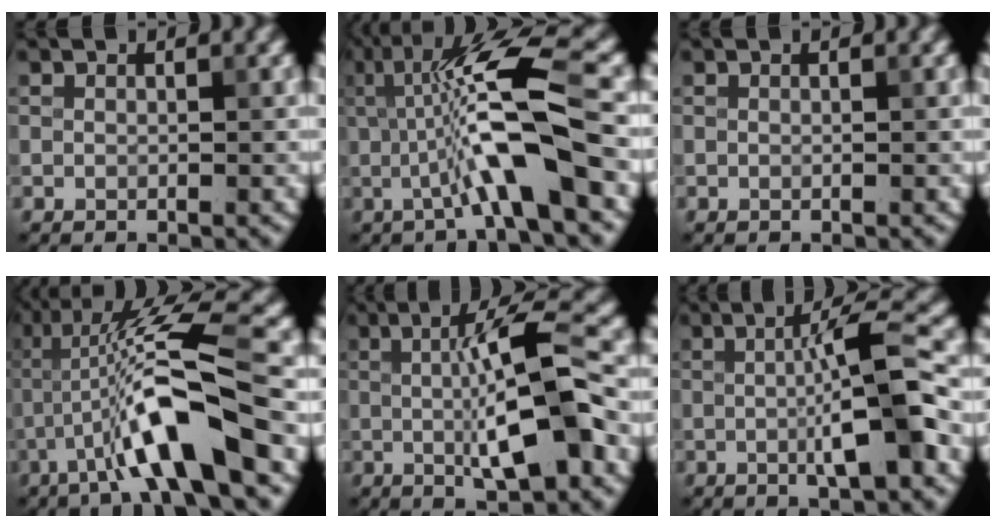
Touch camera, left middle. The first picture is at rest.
{"total": 8.5, "force": [-0.9, 1.2, 8.3], "torque": [-0.140, 0.010, -0.016]}
{"total": 0.0}
{"total": 9.6, "force": [-2.9, 1.3, 9.1], "torque": [-0.159, 0.017, -0.056]}
{"total": 8.7, "force": [0.1, 1.8, 8.6], "torque": [-0.125, -0.004, 0.002]}
{"total": 7.1, "force": [-0.3, 1.1, 7.0], "torque": [-0.108, 0.006, -0.007]}